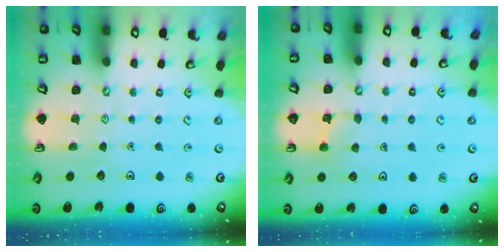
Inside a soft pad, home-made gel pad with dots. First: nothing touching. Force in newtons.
{"total": 3.9, "press": 3.9, "slide": 0.3}